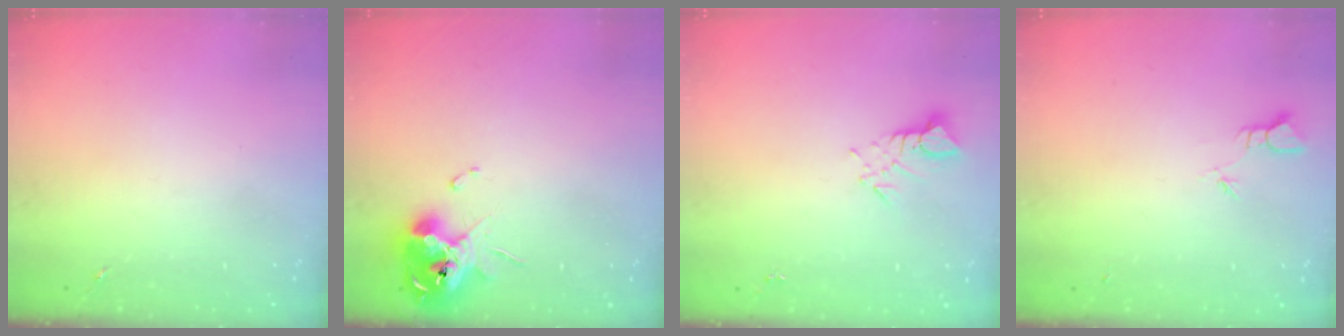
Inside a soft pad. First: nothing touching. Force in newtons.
{"total": 12.4, "press": 12.2, "slide": 1.6}
{"total": 3.5, "press": 3.5, "slide": 0.3}
{"total": 1.8, "press": 1.8, "slide": 0.0}